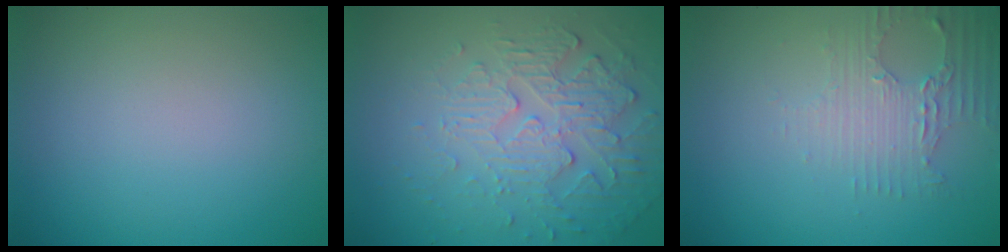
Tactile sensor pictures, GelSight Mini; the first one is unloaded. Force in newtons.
{"total": 5.8, "press": 3.5, "slide": 4.7}
{"total": 2.9, "press": 2.5, "slide": 1.5}